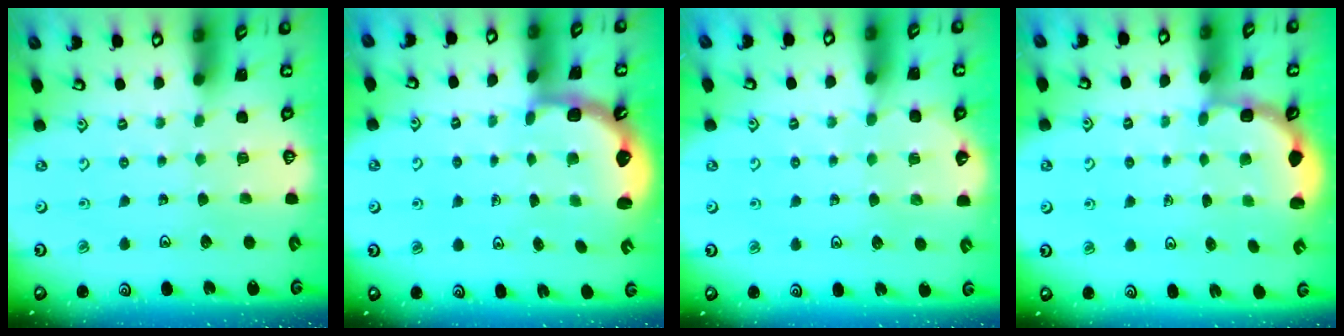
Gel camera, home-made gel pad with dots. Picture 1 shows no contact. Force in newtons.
{"total": 2.8, "press": 2.2, "slide": 1.8}
{"total": 4.6, "press": 4.2, "slide": 1.8}
{"total": 2.9, "press": 2.3, "slide": 1.8}